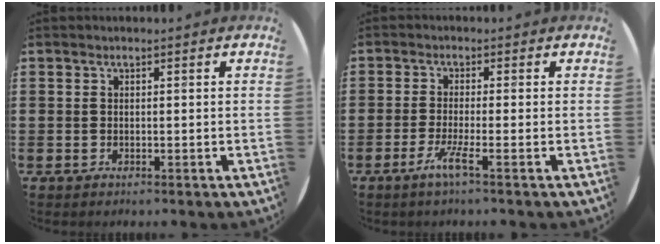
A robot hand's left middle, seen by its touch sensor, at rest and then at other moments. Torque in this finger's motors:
{"motor_torque": [0.07, 0.30, 0.39, 0.14]}